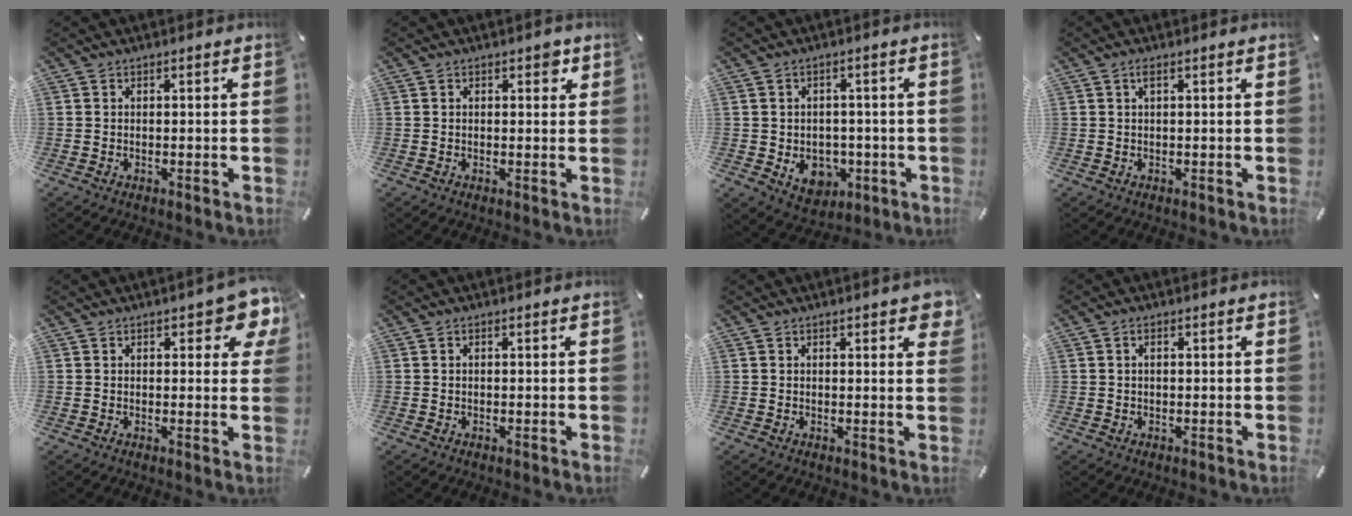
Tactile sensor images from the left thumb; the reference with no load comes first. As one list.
[{"total": 2.0, "force": [0.7, 1.3, 1.4], "torque": [-0.014, 0.002, 0.007]}, {"total": 6.8, "force": [-1.6, 5.8, 3.2], "torque": [-0.045, 0.007, -0.026]}, {"total": 1.2, "force": [0.3, 0.2, 1.1], "torque": [-0.023, 0.002, 0.005]}, {"total": 6.3, "force": [3.2, 2.9, 4.6], "torque": [-0.049, -0.015, 0.049]}, {"total": 0.0}, {"total": 2.6, "force": [1.6, 0.9, 1.9], "torque": [-0.017, -0.006, 0.023]}, {"total": 1.1, "force": [0.2, 0.6, 0.9], "torque": [-0.020, 0.004, 0.003]}]